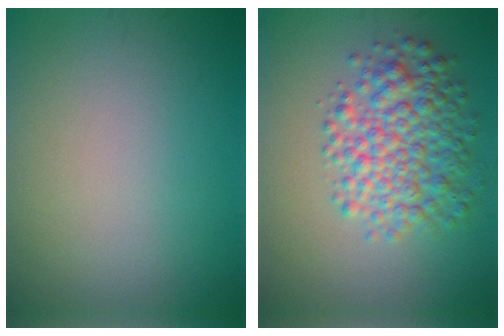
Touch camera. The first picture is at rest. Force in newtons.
{"total": 6.0, "press": 6.0, "slide": 0.1}